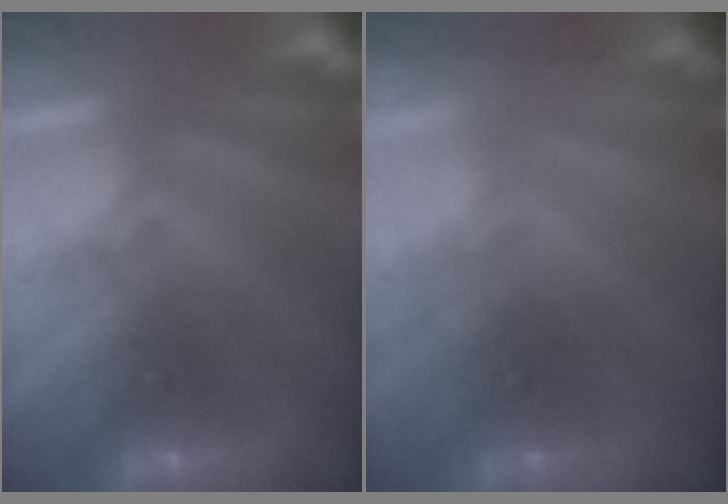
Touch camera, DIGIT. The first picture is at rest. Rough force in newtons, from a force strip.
{"total": 2.3}